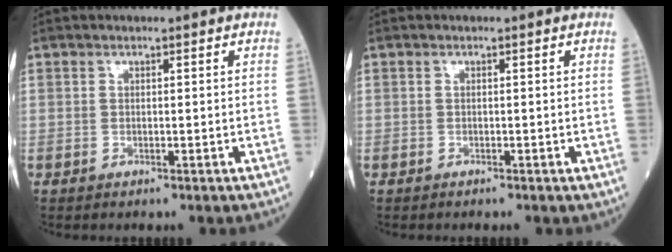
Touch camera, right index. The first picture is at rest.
{"total": 0.6, "force": [-0.5, 0.1, 0.2], "torque": [-0.012, -0.002, -0.009]}